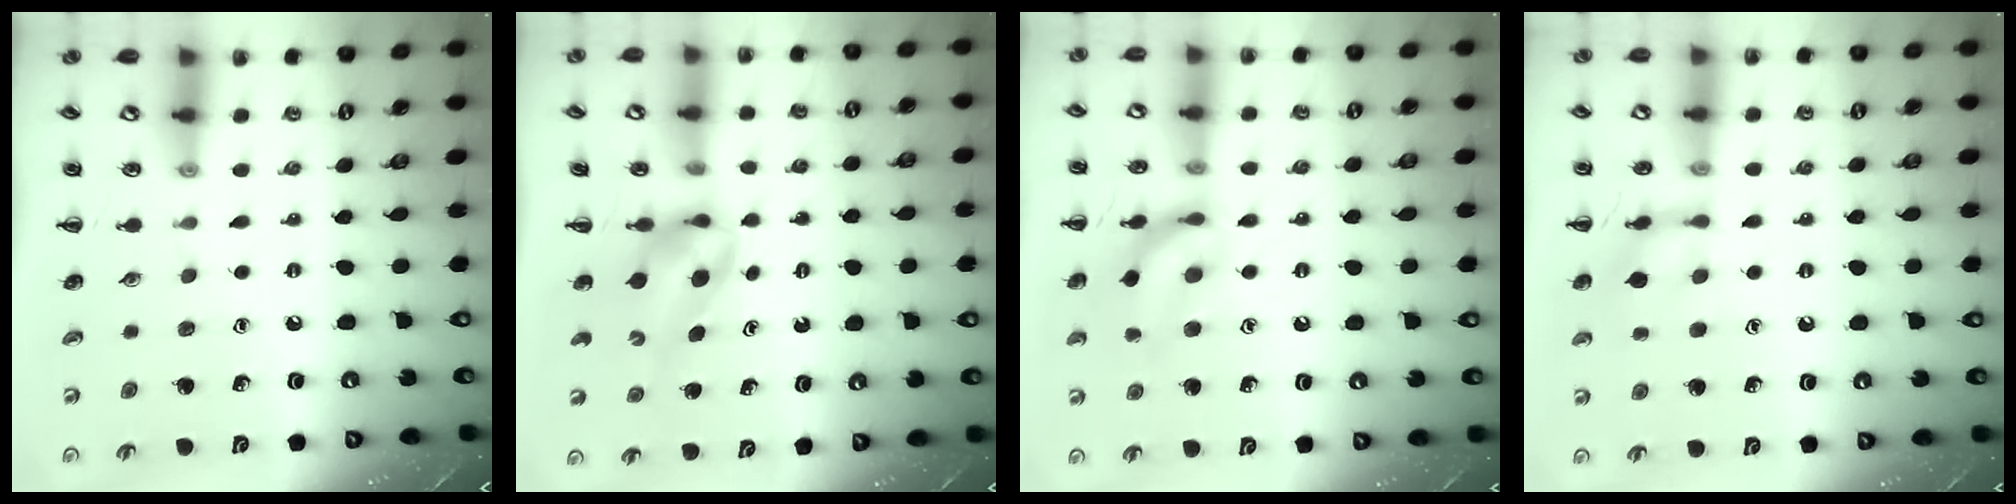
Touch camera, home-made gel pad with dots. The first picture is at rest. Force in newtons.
{"total": 4.7, "press": 4.6, "slide": 0.8}
{"total": 14.3, "press": 14.2, "slide": 1.6}
{"total": 9.5, "press": 9.5, "slide": 0.5}